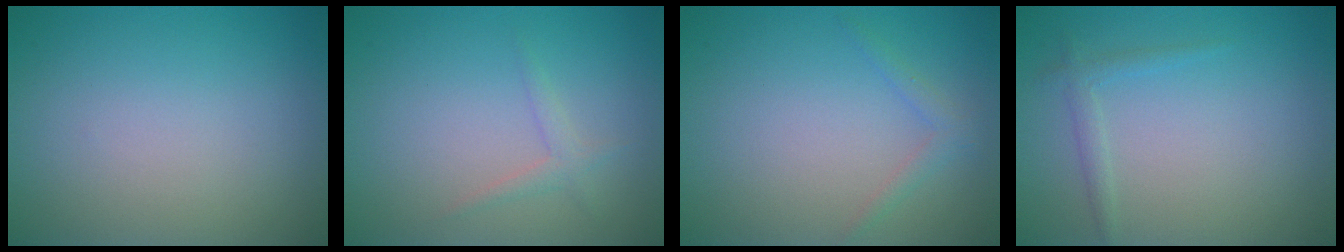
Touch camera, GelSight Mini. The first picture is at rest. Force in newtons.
{"total": 1.2, "press": 1.1, "slide": 0.1}
{"total": 1.2, "press": 1.2, "slide": 0.1}
{"total": 1.2, "press": 1.2, "slide": 0.0}